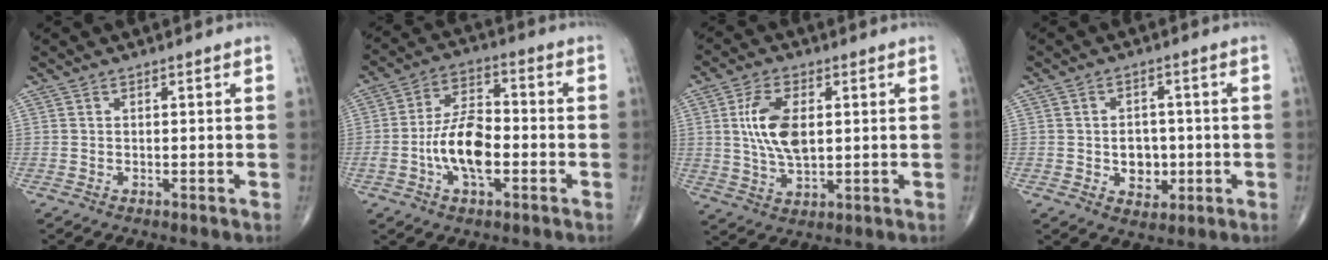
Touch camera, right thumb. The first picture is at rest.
{"total": 11.6, "force": [-2.7, 5.8, 9.7], "torque": [-0.169, 0.027, -0.055]}
{"total": 9.9, "force": [1.6, 5.2, 8.3], "torque": [-0.160, -0.004, 0.035]}
{"total": 6.1, "force": [-1.0, 4.8, 3.7], "torque": [-0.020, 0.007, -0.008]}